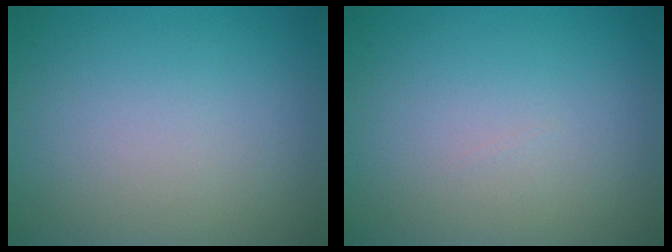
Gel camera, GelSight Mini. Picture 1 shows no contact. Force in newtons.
{"total": 0.0}